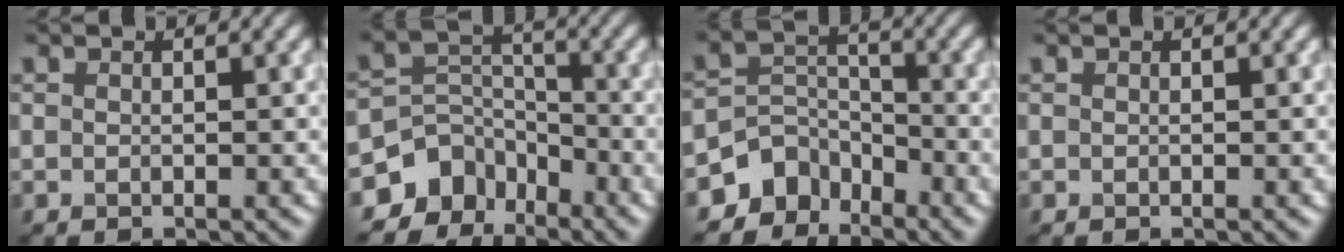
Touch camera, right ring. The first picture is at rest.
{"total": 6.8, "force": [-4.9, 4.5, 1.5], "torque": [-0.002, 0.006, -0.091]}
{"total": 5.0, "force": [-3.8, 3.1, 0.8], "torque": [-0.002, 0.000, -0.075]}
{"total": 0.0}